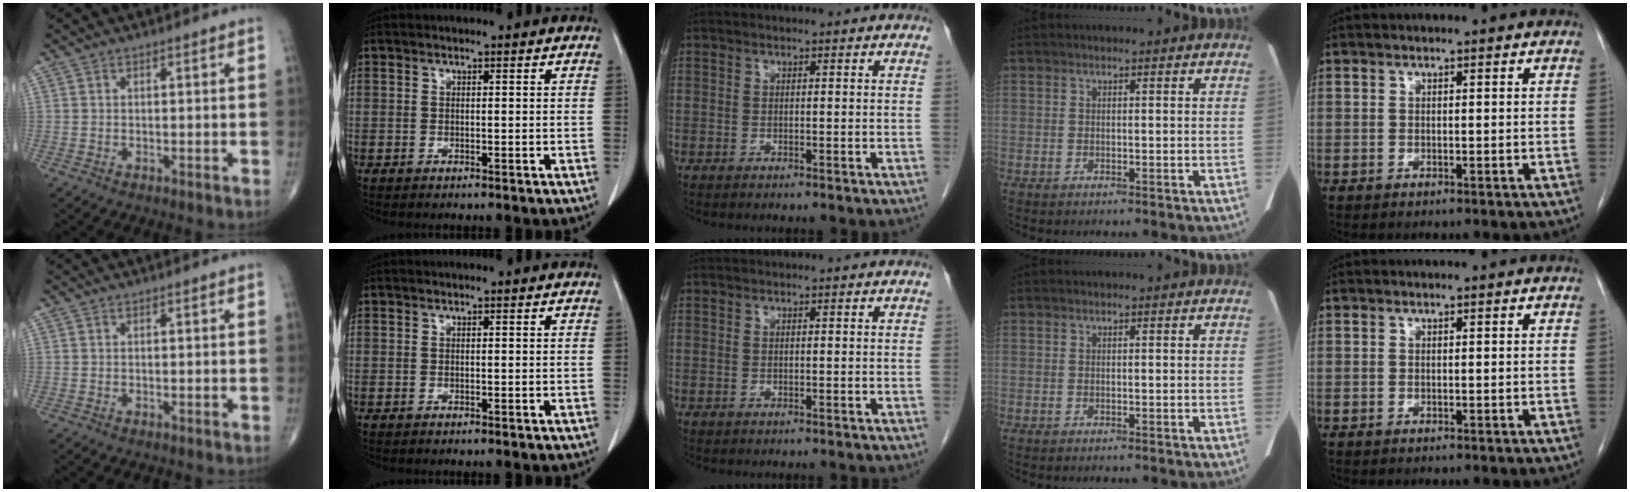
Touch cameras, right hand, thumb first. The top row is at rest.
{}